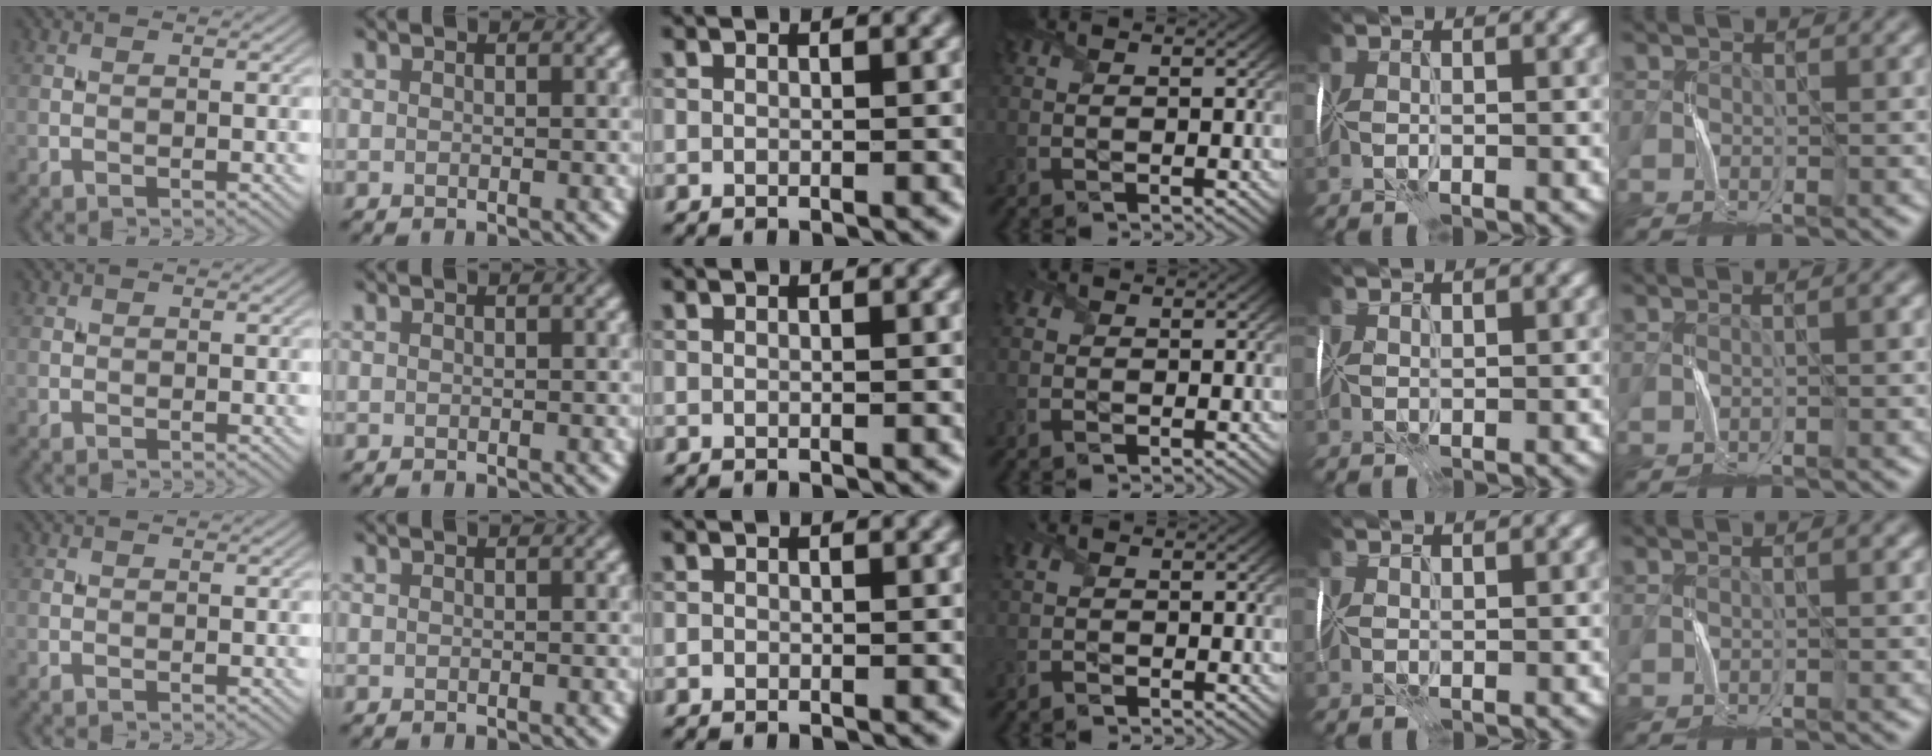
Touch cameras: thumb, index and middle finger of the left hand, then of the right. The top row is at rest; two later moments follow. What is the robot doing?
{"motion": "fold", "object": "handkerchief"}